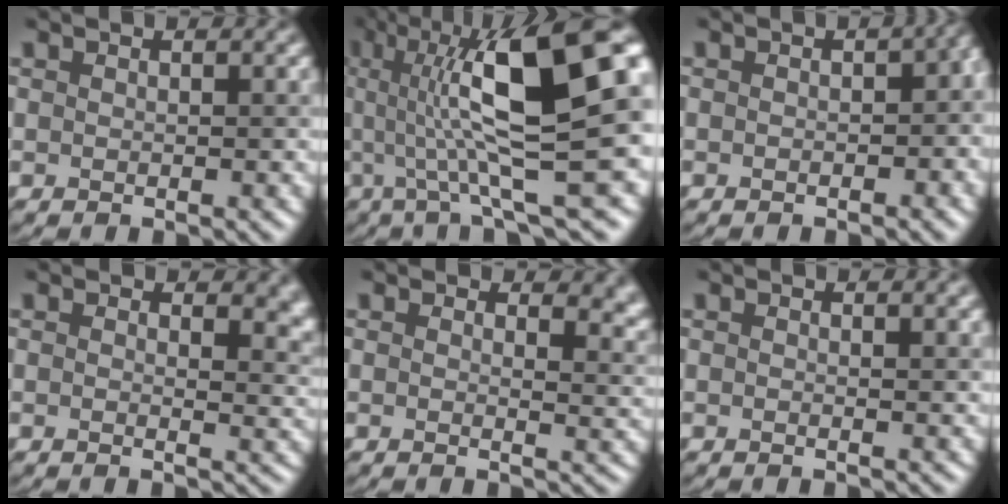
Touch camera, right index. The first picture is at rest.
{"total": 14.3, "force": [2.2, 3.7, 13.7], "torque": [-0.205, 0.016, 0.031]}
{"total": 4.8, "force": [-0.4, 2.4, 4.1], "torque": [-0.014, 0.005, -0.008]}
{"total": 4.9, "force": [1.5, 2.6, 3.9], "torque": [-0.017, 0.005, 0.003]}
{"total": 5.6, "force": [2.4, 2.9, 4.2], "torque": [-0.028, 0.010, 0.005]}
{"total": 1.7, "force": [0.4, 0.7, 1.5], "torque": [-0.016, -0.001, -0.013]}